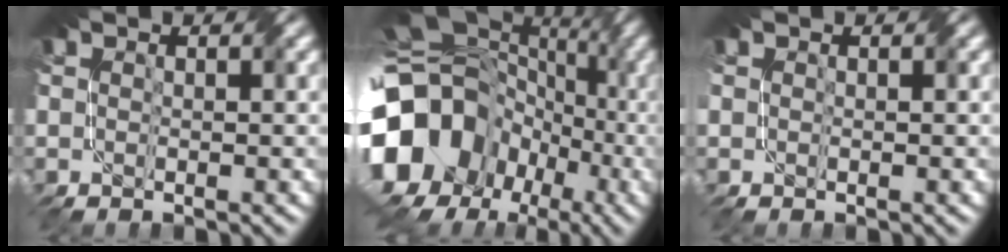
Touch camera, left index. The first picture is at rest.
{"total": 18.0, "force": [-3.8, 15.4, 8.6], "torque": [-0.200, 0.007, -0.081]}
{"total": 0.0}